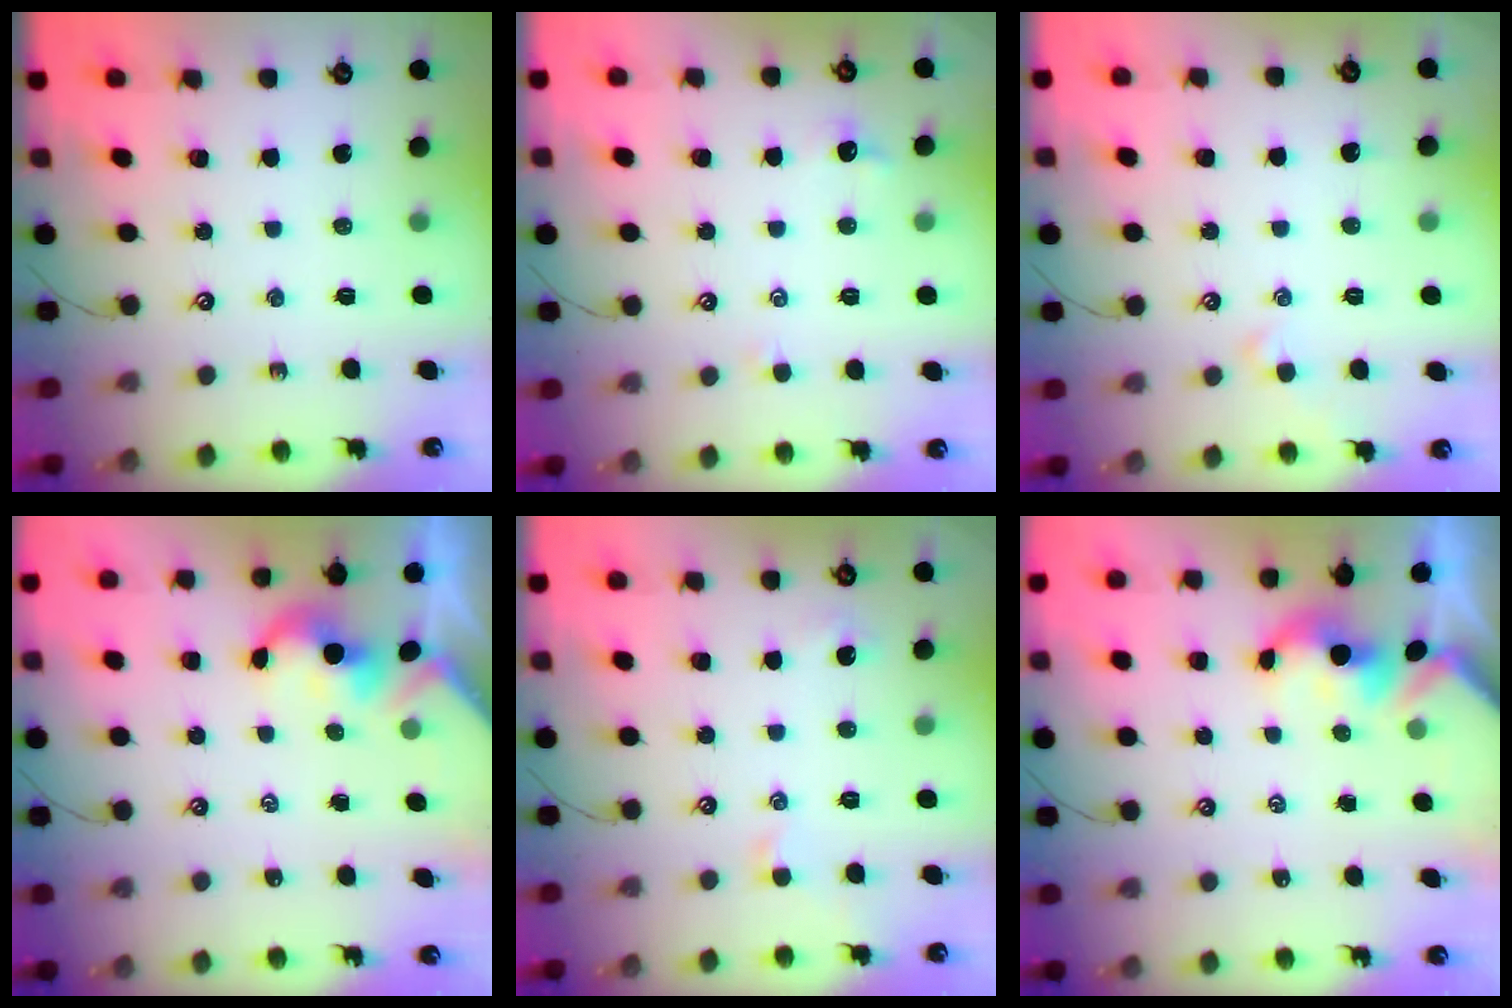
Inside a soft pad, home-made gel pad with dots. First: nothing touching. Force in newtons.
{"total": 0.9, "press": 0.8, "slide": 0.5}
{"total": 1.6, "press": 1.5, "slide": 0.4}
{"total": 1.9, "press": 1.9, "slide": 0.2}
{"total": 1.6, "press": 1.5, "slide": 0.5}
{"total": 1.8, "press": 1.8, "slide": 0.2}